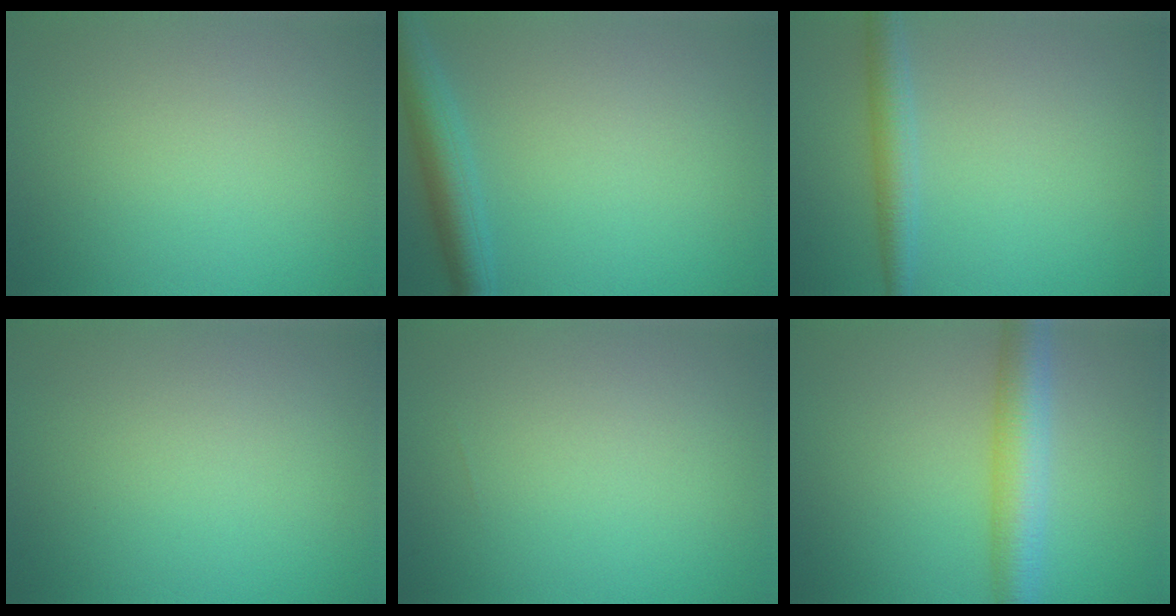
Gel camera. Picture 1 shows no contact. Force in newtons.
{"total": 3.9, "press": 3.9, "slide": 0.2}
{"total": 2.6, "press": 2.6, "slide": 0.0}
{"total": 0.0}
{"total": 0.0}
{"total": 5.1, "press": 5.1, "slide": 0.1}